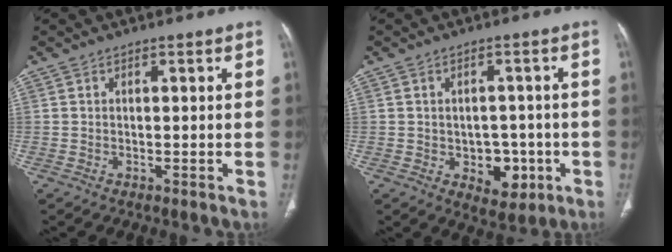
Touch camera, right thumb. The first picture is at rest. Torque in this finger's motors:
{"motor_torque": [-0.31, 0.45, -0.22, 0.24, 0.11]}